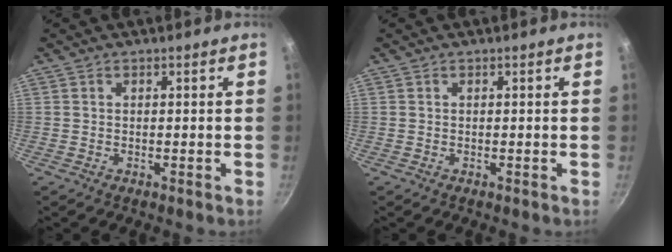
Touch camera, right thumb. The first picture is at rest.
{"total": 0.0}